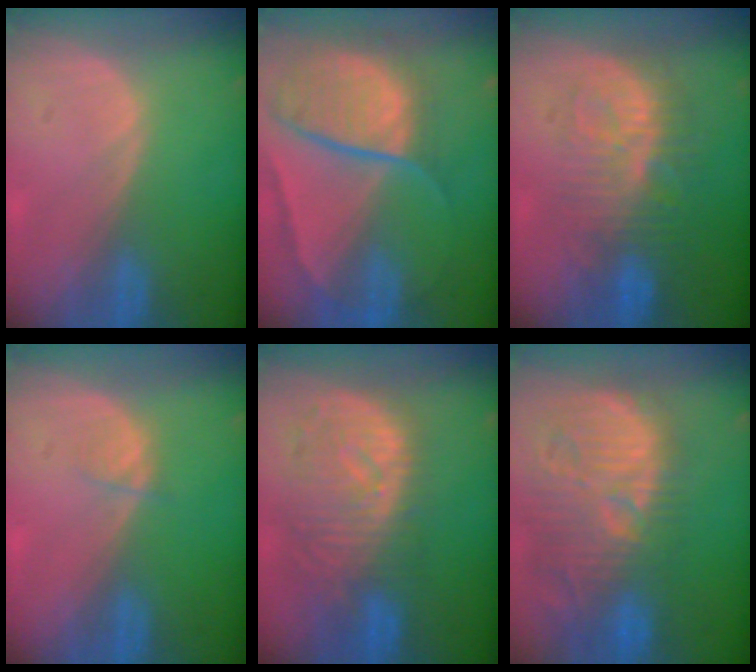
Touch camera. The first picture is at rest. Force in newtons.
{"total": 10.6, "press": 8.8, "slide": 5.9}
{"total": 9.6, "press": 9.1, "slide": 2.9}
{"total": 1.2, "press": 1.2, "slide": 0.2}
{"total": 10.9, "press": 9.6, "slide": 5.1}
{"total": 14.0, "press": 12.8, "slide": 5.8}